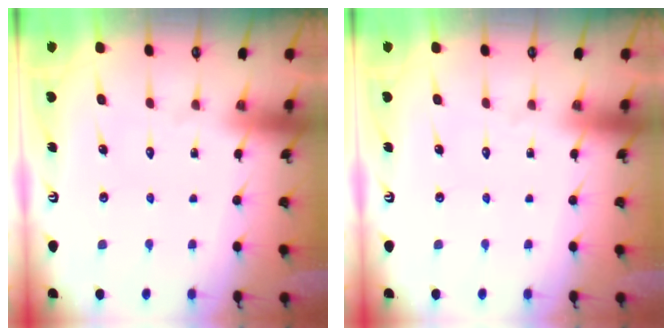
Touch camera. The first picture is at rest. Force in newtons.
{"total": 0.0}